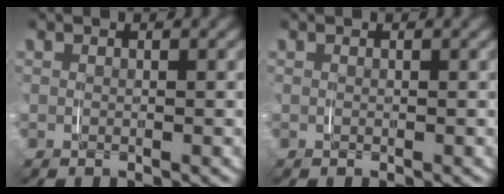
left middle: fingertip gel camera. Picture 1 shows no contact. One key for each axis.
{"total": 0.0}